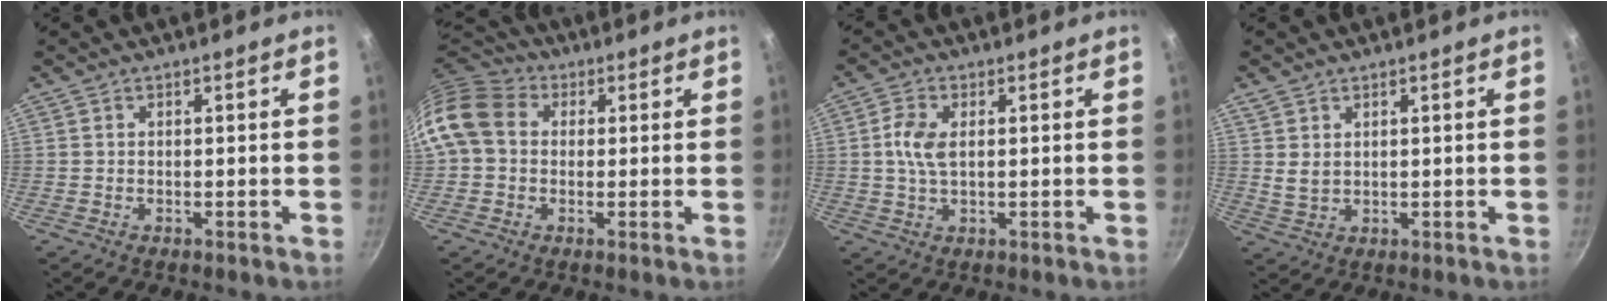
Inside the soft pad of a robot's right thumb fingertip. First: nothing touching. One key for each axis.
{"total": 11.7, "fx": 1.5, "fy": 9.5, "fz": 6.6, "tx": -0.108, "ty": 0.025, "tz": 0.009}
{"total": 5.3, "fx": 0.8, "fy": 2.9, "fz": 4.4, "tx": -0.089, "ty": 0.010, "tz": 0.014}
{"total": 3.4, "fx": 0.6, "fy": 2.6, "fz": 2.1, "tx": -0.037, "ty": -0.003, "tz": 0.015}